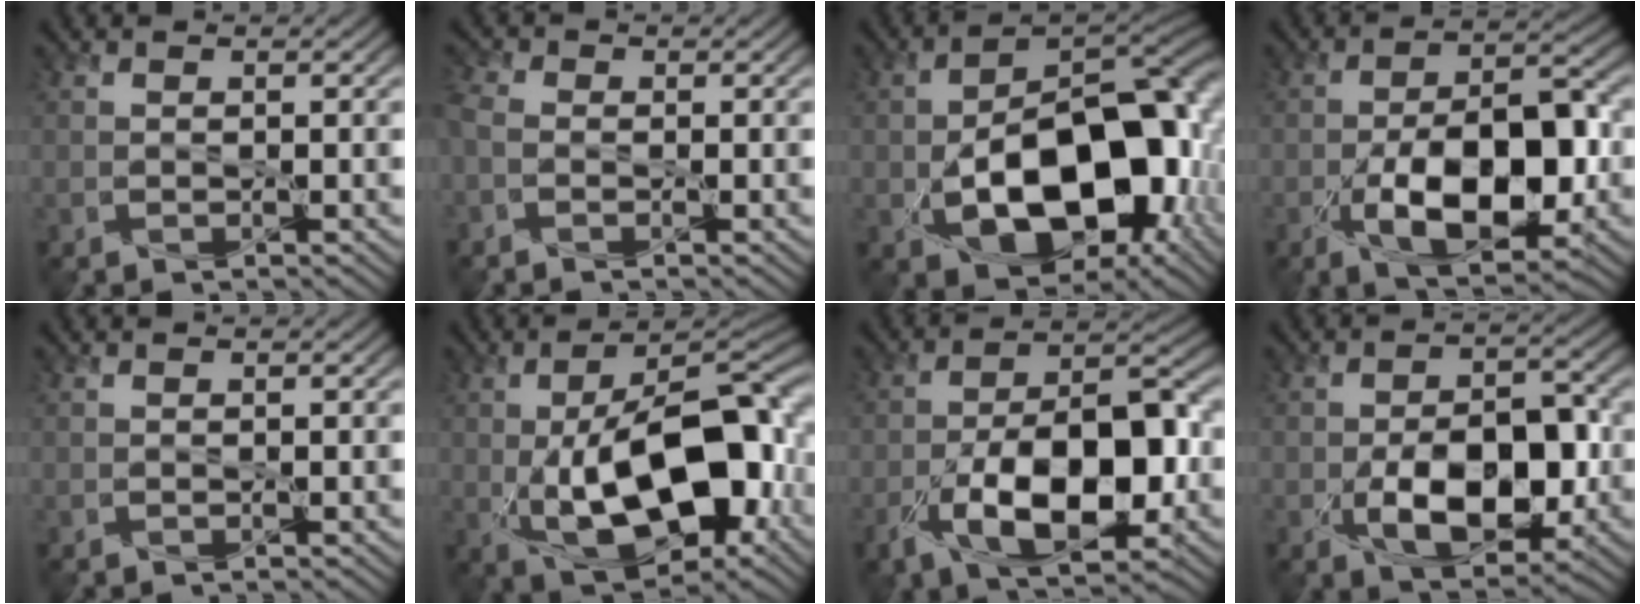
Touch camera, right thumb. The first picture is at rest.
{"total": 2.8, "force": [-1.2, 1.8, 1.9], "torque": [-0.054, -0.003, -0.027]}
{"total": 17.6, "force": [-3.8, 10.5, 13.6], "torque": [-0.197, -0.019, -0.061]}
{"total": 12.0, "force": [-3.5, 5.7, 10.0], "torque": [-0.168, -0.004, -0.058]}
{"total": 0.0}
{"total": 17.0, "force": [-2.4, 8.5, 14.5], "torque": [-0.224, -0.002, -0.048]}
{"total": 13.2, "force": [-4.6, 6.2, 10.7], "torque": [-0.187, -0.004, -0.086]}
{"total": 9.5, "force": [-2.2, 5.4, 7.5], "torque": [-0.129, -0.011, -0.030]}